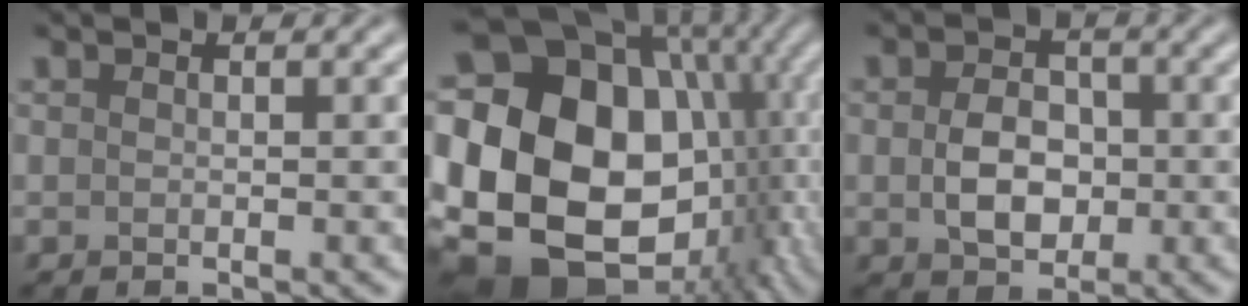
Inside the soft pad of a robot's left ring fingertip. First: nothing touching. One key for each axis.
{"total": 21.0, "fx": -1.8, "fy": 16.1, "fz": 13.4, "tx": -0.224, "ty": 0.010, "tz": -0.017}
{"total": 4.4, "fx": -0.3, "fy": 3.1, "fz": 3.0, "tx": -0.056, "ty": -0.002, "tz": -0.008}